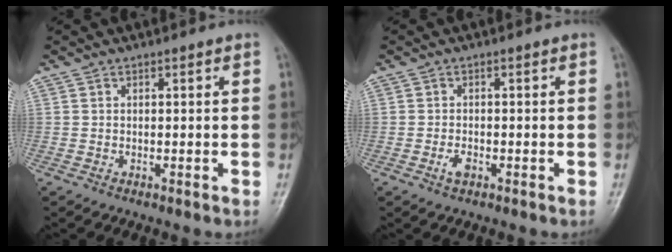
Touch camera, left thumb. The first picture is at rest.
{"total": 1.7, "force": [-0.8, 0.9, 1.2], "torque": [-0.025, 0.002, -0.014]}